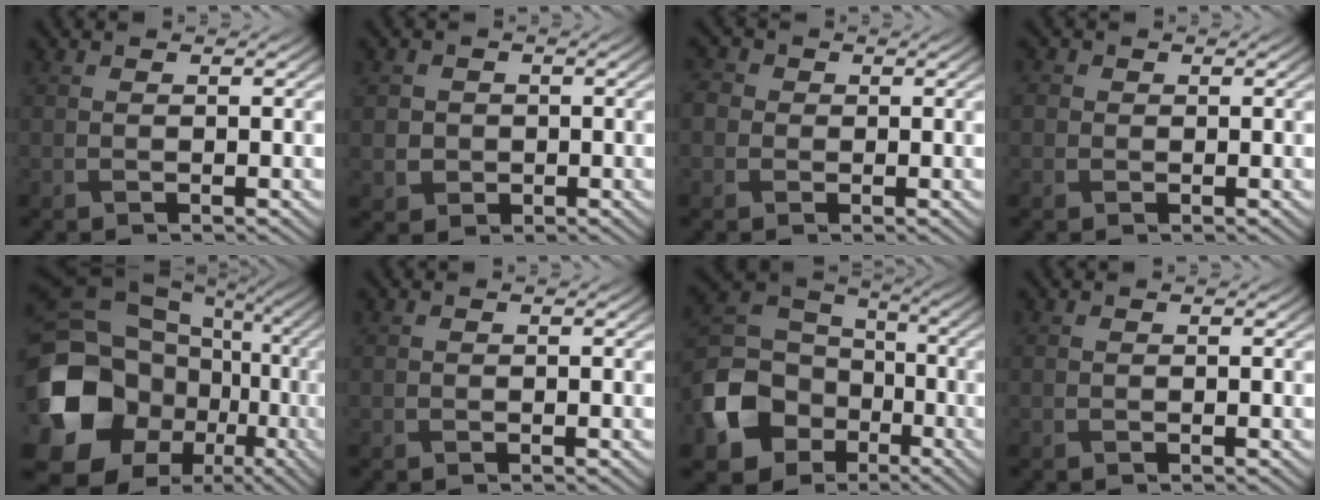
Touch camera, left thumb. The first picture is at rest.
{"total": 2.5, "force": [-0.2, 2.4, 0.5], "torque": [-0.015, -0.008, -0.006]}
{"total": 2.7, "force": [0.1, 2.6, 0.9], "torque": [-0.025, 0.008, -0.011]}
{"total": 1.5, "force": [0.1, 1.5, 0.4], "torque": [-0.007, -0.002, -0.002]}
{"total": 19.6, "force": [-3.7, 16.4, 10.1], "torque": [-0.259, -0.041, -0.040]}
{"total": 0.0}
{"total": 12.9, "force": [-5.0, 10.4, 5.9], "torque": [-0.174, -0.042, -0.100]}
{"total": 0.0}